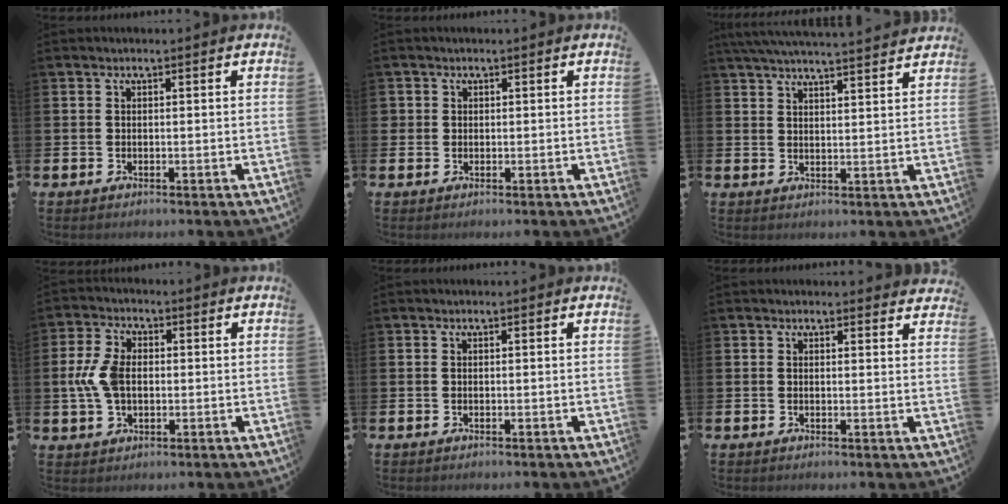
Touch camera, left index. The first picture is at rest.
{"total": 1.2, "force": [0.6, 1.0, 0.0], "torque": [0.011, 0.001, 0.007]}
{"total": 5.3, "force": [5.2, -0.4, 1.0], "torque": [-0.041, -0.023, 0.096]}
{"total": 6.4, "force": [0.2, 4.1, 5.0], "torque": [-0.109, 0.011, 0.000]}
{"total": 0.0}
{"total": 1.4, "force": [1.4, 0.2, -0.1], "torque": [0.008, -0.008, 0.023]}